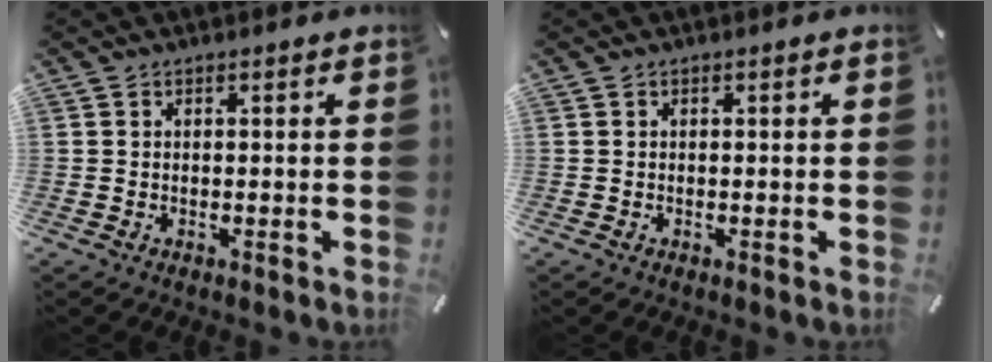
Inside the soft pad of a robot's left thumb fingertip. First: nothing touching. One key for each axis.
{"total": 0.0}